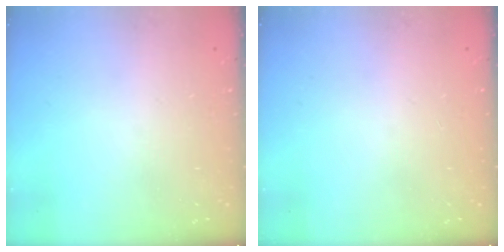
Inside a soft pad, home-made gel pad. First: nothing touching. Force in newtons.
{"total": 11.3, "press": 2.0, "slide": 11.1}